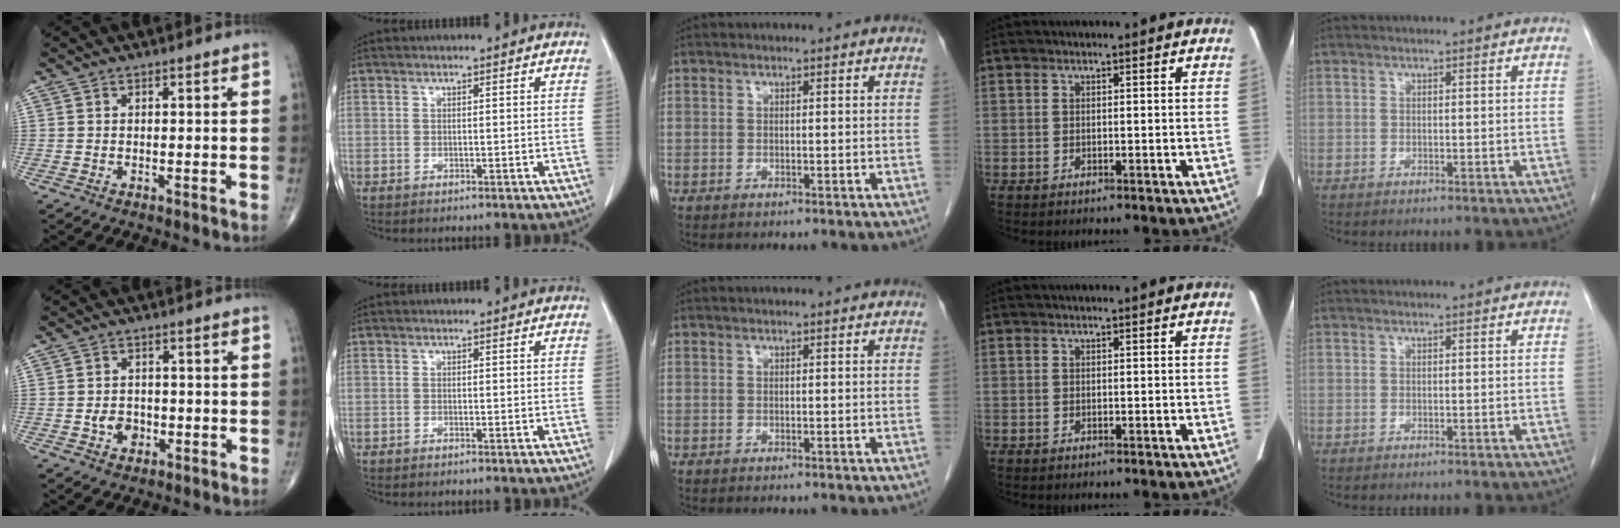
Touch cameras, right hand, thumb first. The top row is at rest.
{"thumb": {"total": 4.0, "force": [-1.1, 3.1, 2.2], "torque": [-0.019, 0.006, -0.016]}}